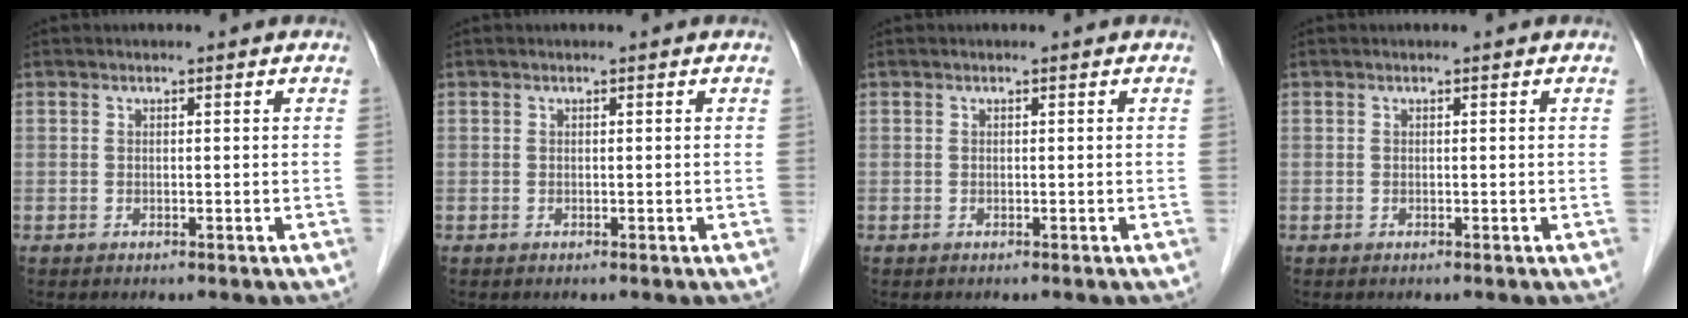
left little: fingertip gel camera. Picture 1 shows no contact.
{"total": 0.0}
{"total": 0.0}
{"total": 0.0}